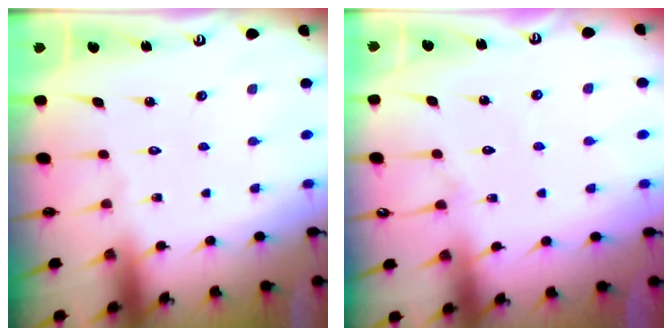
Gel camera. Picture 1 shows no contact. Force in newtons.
{"total": 5.8, "press": 5.8, "slide": 0.6}